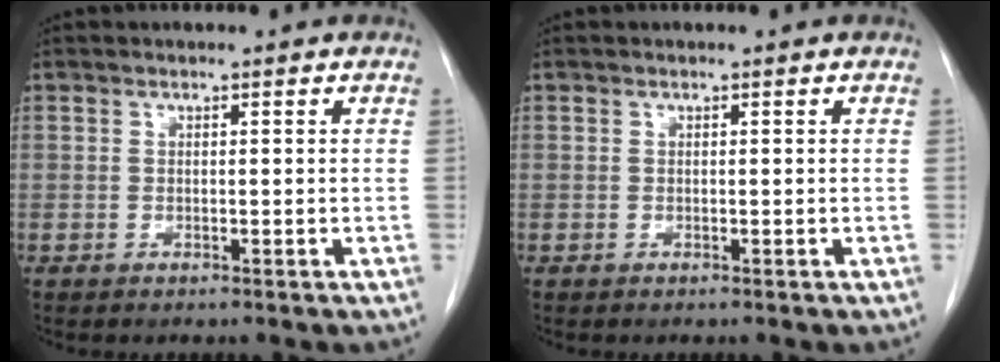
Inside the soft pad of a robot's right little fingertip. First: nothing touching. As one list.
[{"total": 0.0}]